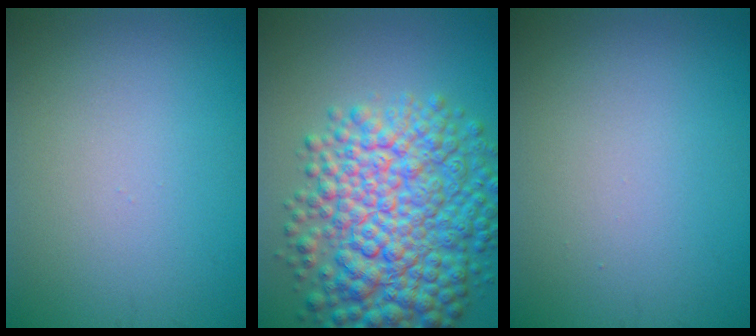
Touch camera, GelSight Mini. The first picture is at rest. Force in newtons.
{"total": 10.8, "press": 10.8, "slide": 0.3}
{"total": 0.0}